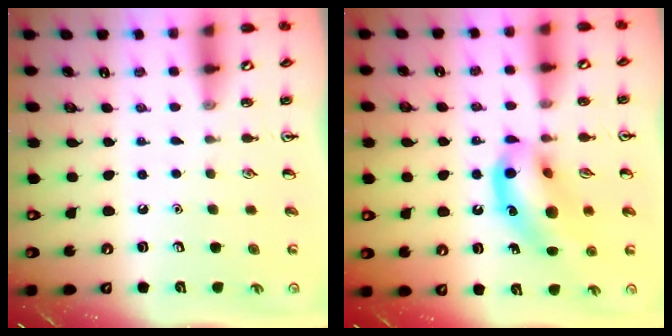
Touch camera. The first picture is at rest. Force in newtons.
{"total": 14.3, "press": 13.9, "slide": 3.3}